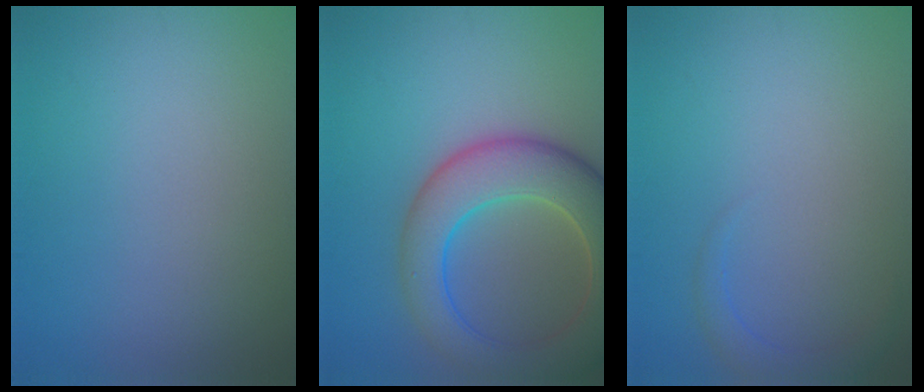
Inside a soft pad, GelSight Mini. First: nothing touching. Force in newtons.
{"total": 8.7, "press": 8.7, "slide": 0.5}
{"total": 1.5, "press": 1.5, "slide": 0.1}